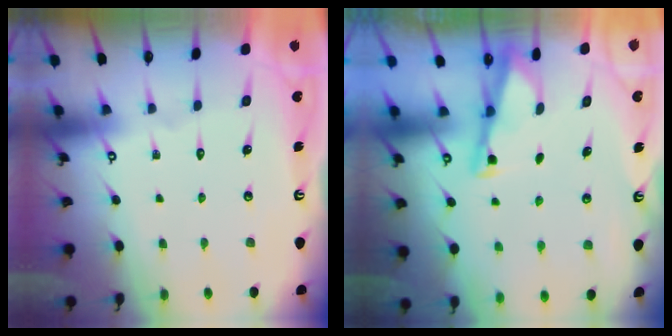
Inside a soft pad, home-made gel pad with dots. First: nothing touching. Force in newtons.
{"total": 2.9, "press": 2.9, "slide": 0.2}